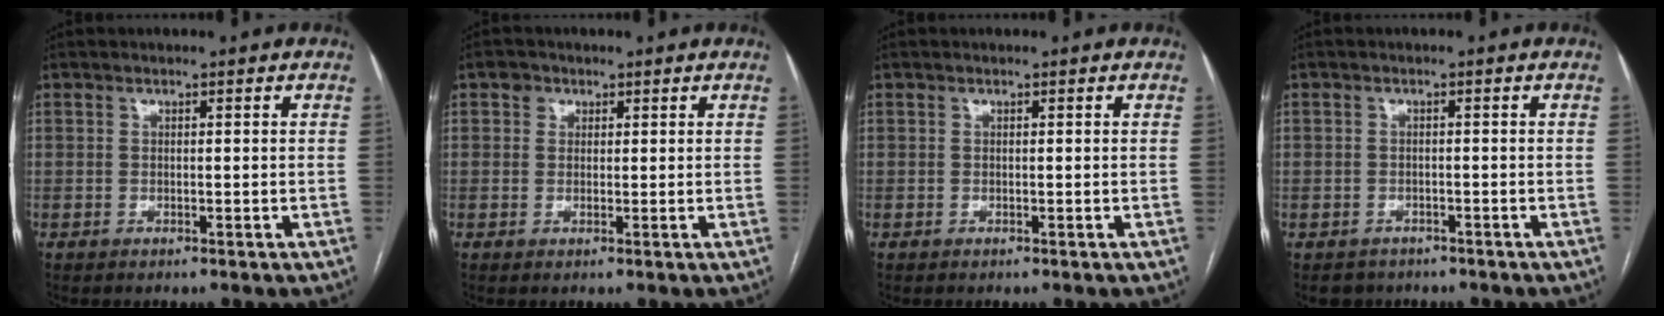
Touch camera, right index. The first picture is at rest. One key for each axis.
{"total": 1.9, "fx": 0.8, "fy": 1.7, "fz": 0.4, "tx": -0.002, "ty": 0.005, "tz": 0.009}
{"total": 0.0}
{"total": 3.5, "fx": -2.4, "fy": 2.6, "fz": 0.0, "tx": -0.001, "ty": 0.008, "tz": -0.034}